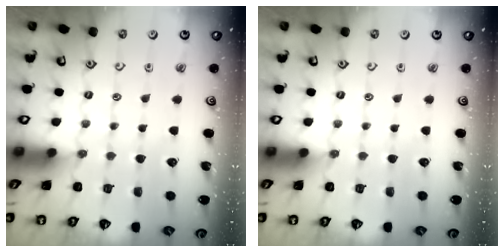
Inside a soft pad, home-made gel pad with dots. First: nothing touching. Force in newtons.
{"total": 0.0}